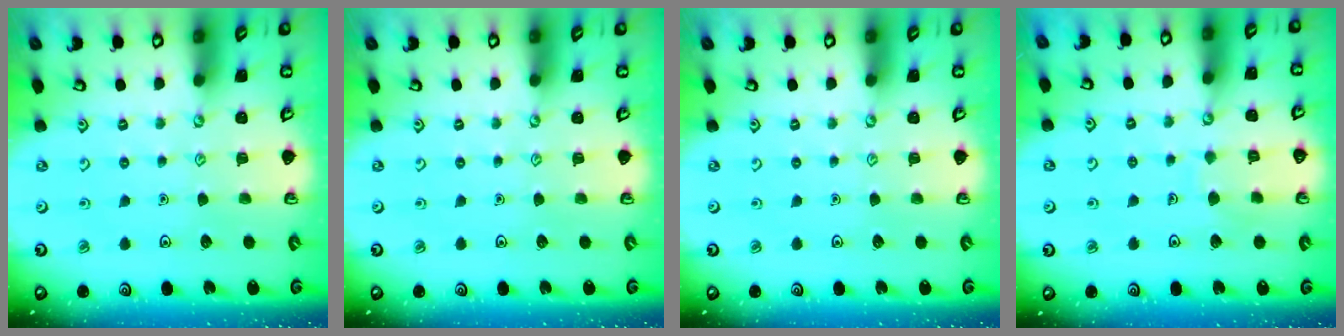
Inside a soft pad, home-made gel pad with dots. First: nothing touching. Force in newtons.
{"total": 0.0}
{"total": 0.0}
{"total": 6.1, "press": 6.1, "slide": 0.2}